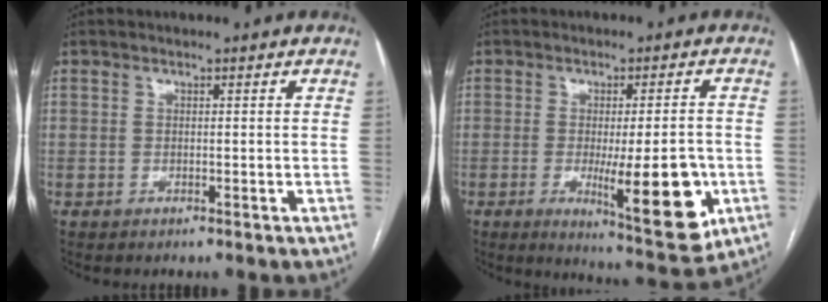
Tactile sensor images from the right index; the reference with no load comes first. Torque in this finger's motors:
{"motor_torque": [1.53, 0.04, 0.63, 0.14]}